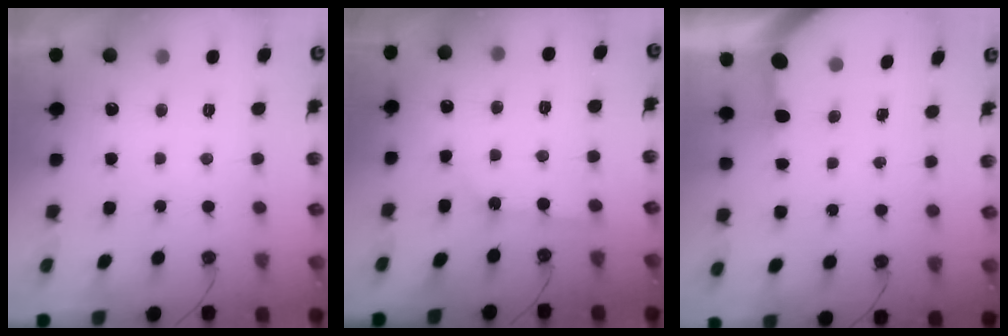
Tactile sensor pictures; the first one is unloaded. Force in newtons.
{"total": 1.4, "press": 1.4, "slide": 0.2}
{"total": 3.4, "press": 3.4, "slide": 0.4}